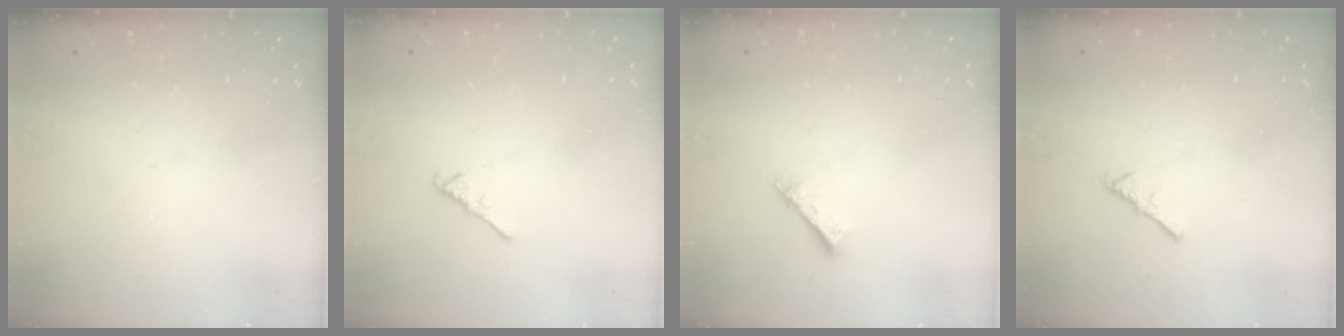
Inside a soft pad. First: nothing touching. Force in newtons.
{"total": 2.6, "press": 2.6, "slide": 0.6}
{"total": 1.2, "press": 1.2, "slide": 0.1}
{"total": 2.2, "press": 2.1, "slide": 0.5}